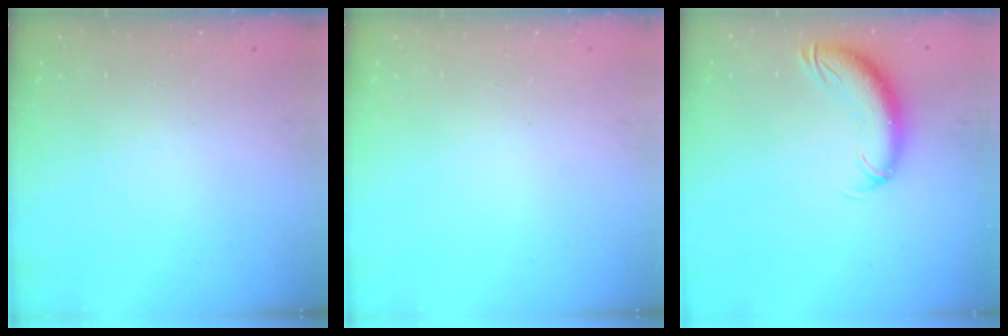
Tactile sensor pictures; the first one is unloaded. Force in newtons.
{"total": 0.0}
{"total": 11.2, "press": 10.8, "slide": 2.9}